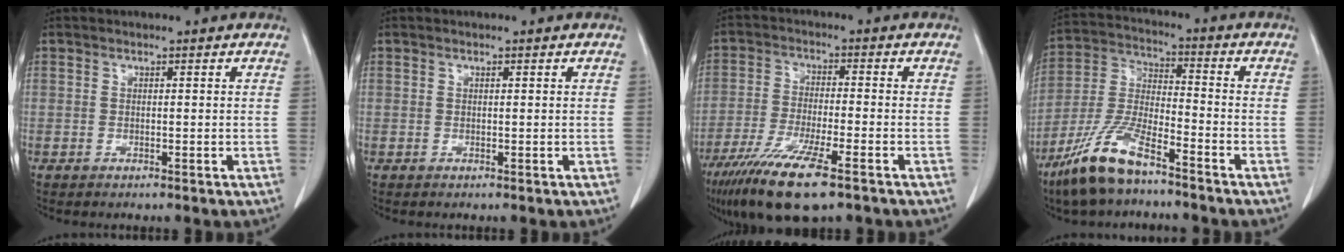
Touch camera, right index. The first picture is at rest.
{"total": 0.0}
{"total": 12.8, "force": [-8.1, 1.7, 9.7], "torque": [-0.184, -0.035, -0.139]}
{"total": 11.8, "force": [-8.4, 2.4, 8.0], "torque": [-0.176, -0.018, -0.166]}